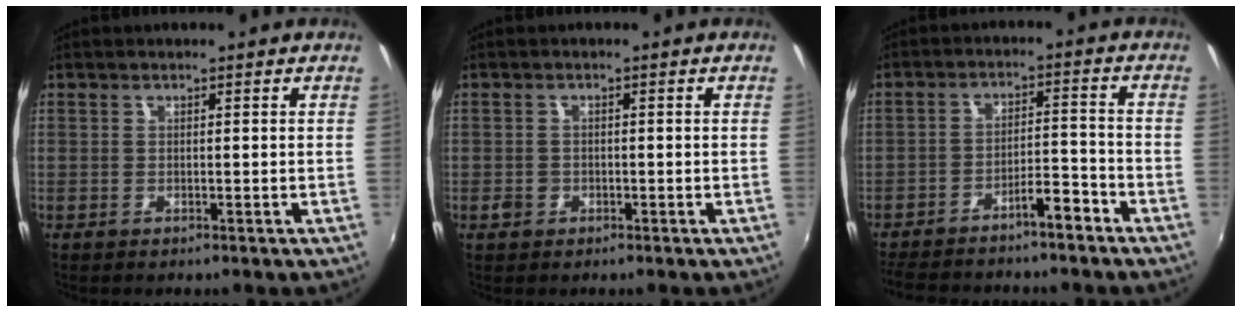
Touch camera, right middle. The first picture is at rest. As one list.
[{"total": 2.0, "force": [-0.9, 1.7, 0.6], "torque": [-0.012, -0.001, -0.014]}, {"total": 8.7, "force": [-7.4, 1.6, 4.2], "torque": [-0.079, 0.022, -0.118]}]